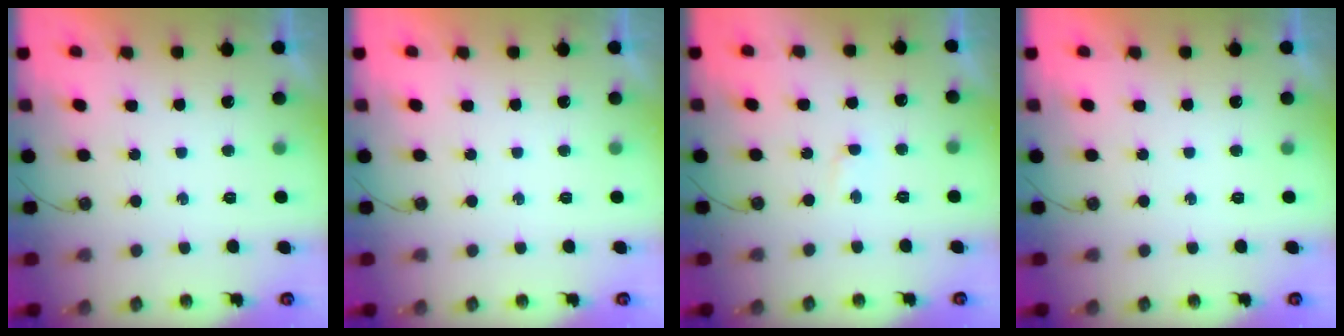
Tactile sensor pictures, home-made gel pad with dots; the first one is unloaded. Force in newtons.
{"total": 0.0}
{"total": 1.0, "press": 0.8, "slide": 0.7}
{"total": 0.0}